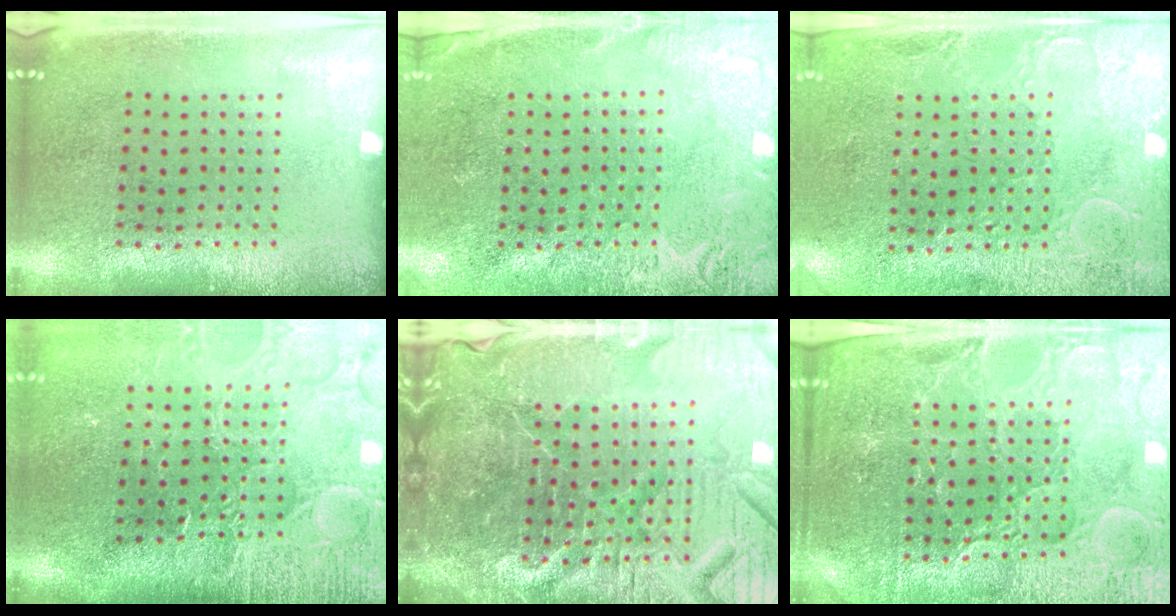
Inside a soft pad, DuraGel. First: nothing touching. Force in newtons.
{"total": 2.7, "press": 2.6, "slide": 0.6}
{"total": 2.8, "press": 2.5, "slide": 1.2}
{"total": 4.7, "press": 4.0, "slide": 2.4}
{"total": 7.2, "press": 6.4, "slide": 3.3}
{"total": 4.2, "press": 4.1, "slide": 1.1}